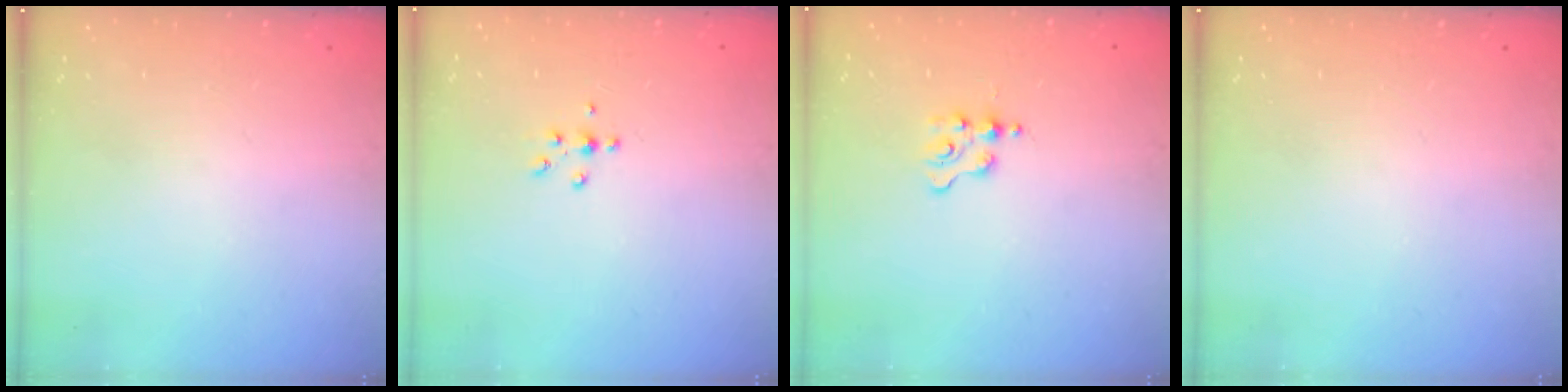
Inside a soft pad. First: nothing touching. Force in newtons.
{"total": 3.8, "press": 3.8, "slide": 0.2}
{"total": 2.0, "press": 2.0, "slide": 0.2}
{"total": 0.0}